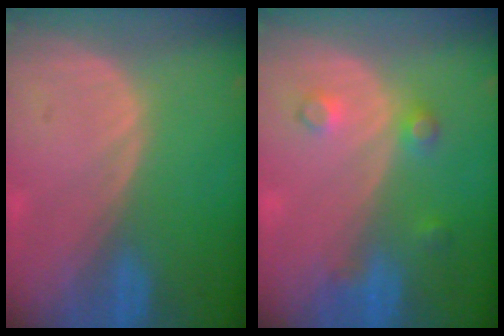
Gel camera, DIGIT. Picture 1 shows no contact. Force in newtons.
{"total": 3.2, "press": 3.2, "slide": 0.4}